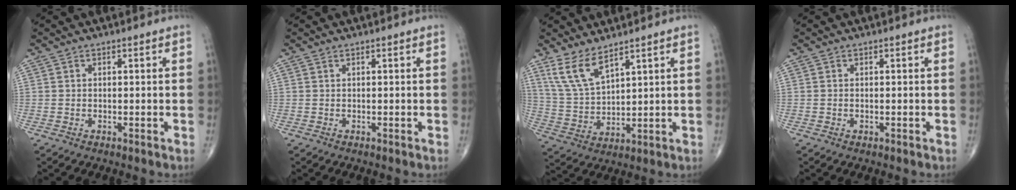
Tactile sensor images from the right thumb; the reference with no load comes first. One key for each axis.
{"total": 0.0}
{"total": 8.2, "fx": 6.0, "fy": 2.6, "fz": 4.9, "tx": -0.098, "ty": -0.037, "tz": 0.135}
{"total": 0.0}